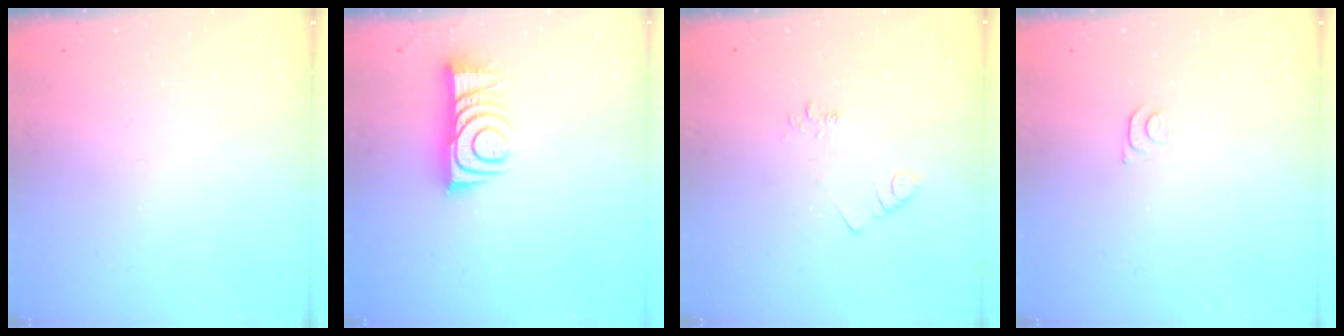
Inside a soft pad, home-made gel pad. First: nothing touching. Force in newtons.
{"total": 9.3, "press": 9.3, "slide": 0.6}
{"total": 3.3, "press": 3.3, "slide": 0.4}
{"total": 4.3, "press": 4.2, "slide": 0.5}